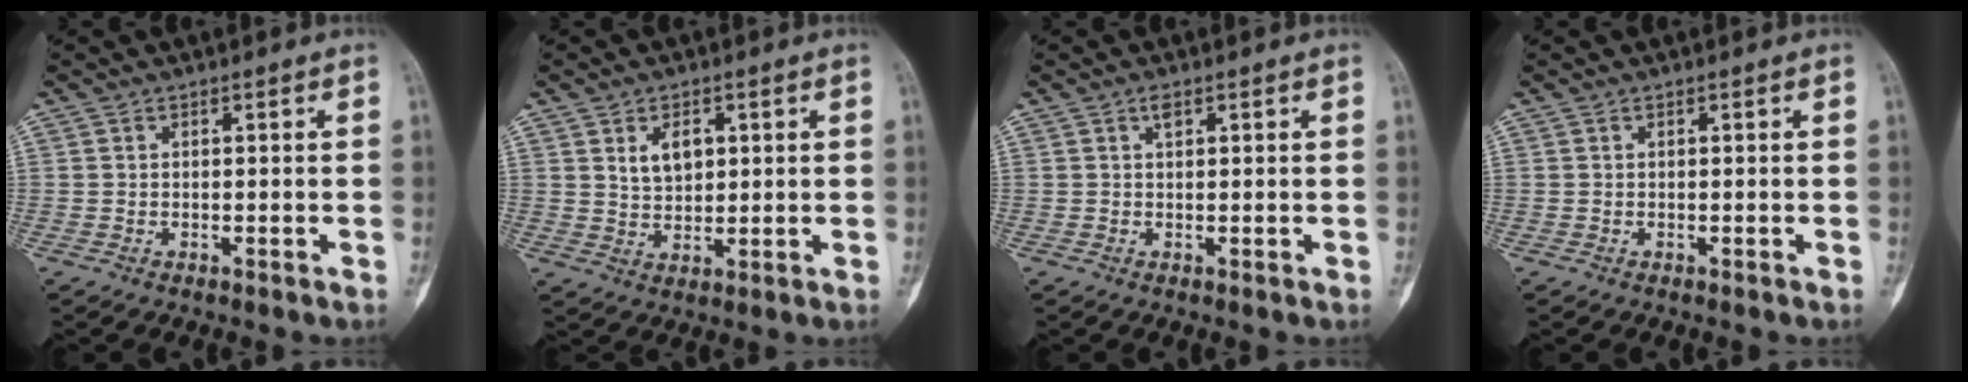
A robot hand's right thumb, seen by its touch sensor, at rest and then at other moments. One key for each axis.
{"total": 5.1, "fx": 1.8, "fy": 3.2, "fz": 3.4, "tx": -0.042, "ty": -0.013, "tz": 0.034}
{"total": 1.3, "fx": 0.8, "fy": 0.6, "fz": 0.8, "tx": -0.009, "ty": 0.001, "tz": 0.011}
{"total": 0.0}